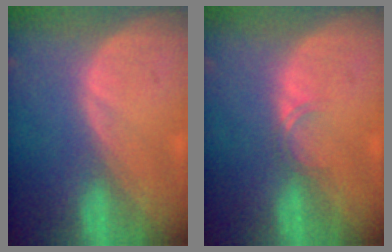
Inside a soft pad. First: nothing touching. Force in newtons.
{"total": 1.4, "press": 1.4, "slide": 0.2}